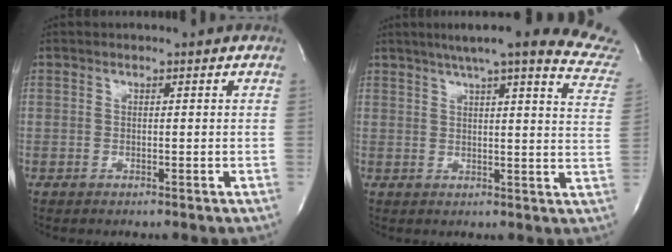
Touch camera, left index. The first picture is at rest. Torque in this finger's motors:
{"motor_torque": [0.26, -0.32, 0.19, 0.01]}